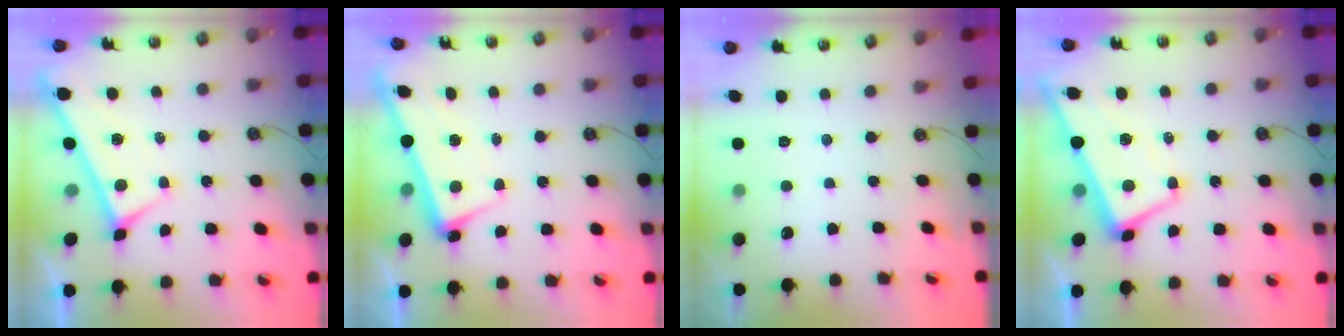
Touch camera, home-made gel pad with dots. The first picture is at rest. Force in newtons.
{"total": 2.4, "press": 2.2, "slide": 0.9}
{"total": 0.0}
{"total": 1.1, "press": 0.7, "slide": 0.8}